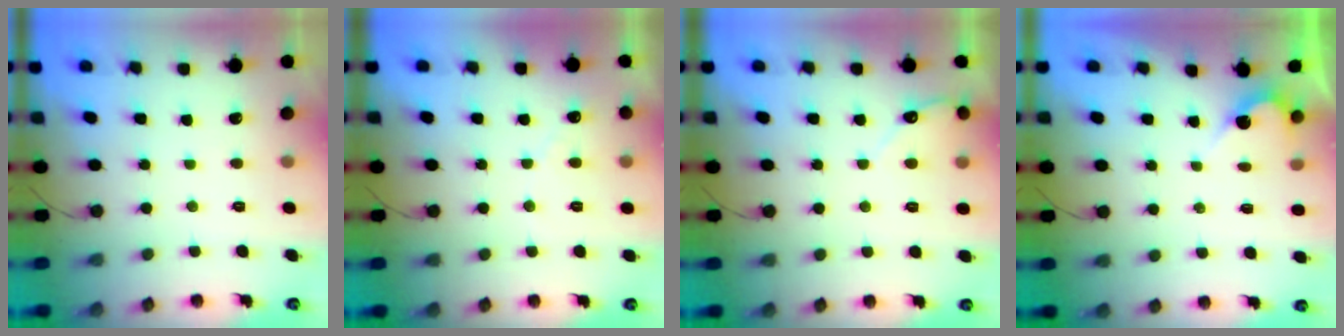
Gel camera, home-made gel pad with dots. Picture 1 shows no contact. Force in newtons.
{"total": 2.7, "press": 2.7, "slide": 0.0}
{"total": 4.1, "press": 4.1, "slide": 0.3}
{"total": 2.8, "press": 2.8, "slide": 0.2}